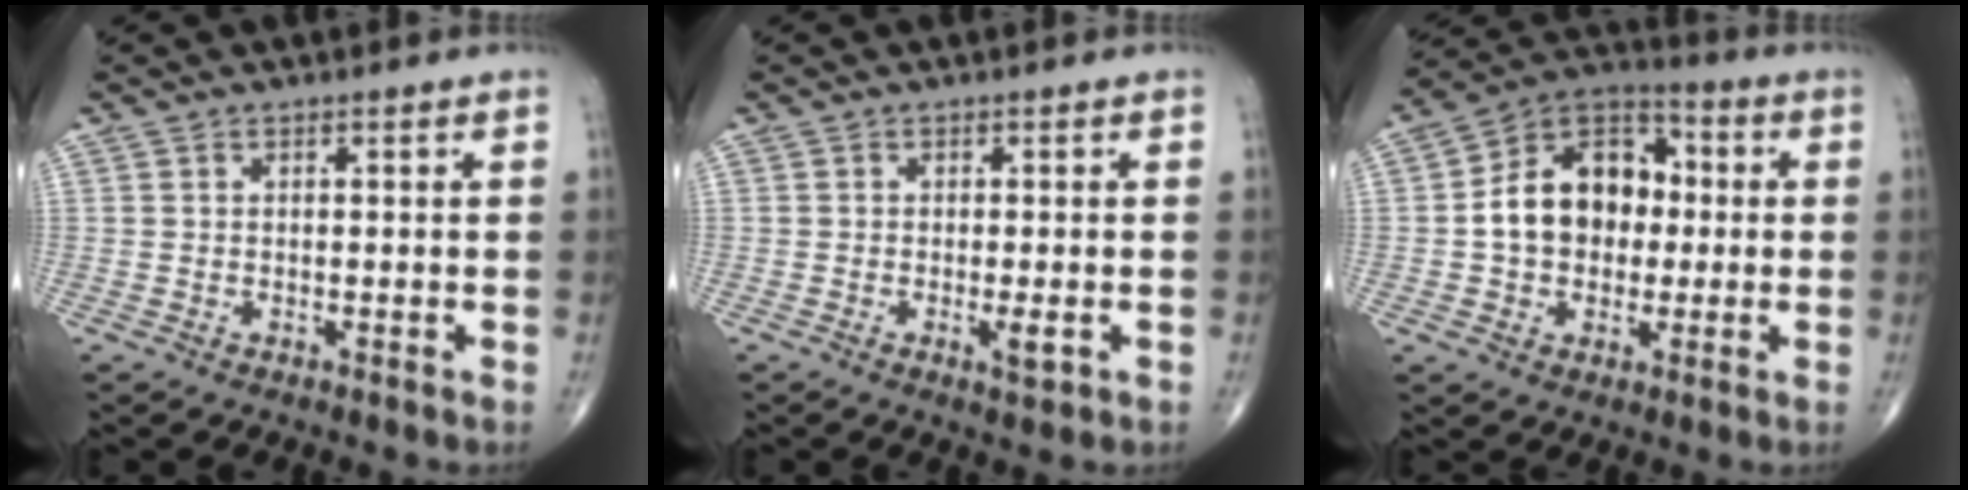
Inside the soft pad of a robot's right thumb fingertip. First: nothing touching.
{"total": 2.4, "force": [-0.7, 0.5, 2.2], "torque": [-0.034, -0.005, -0.012]}
{"total": 15.1, "force": [0.2, 11.1, 10.2], "torque": [-0.127, 0.031, -0.007]}